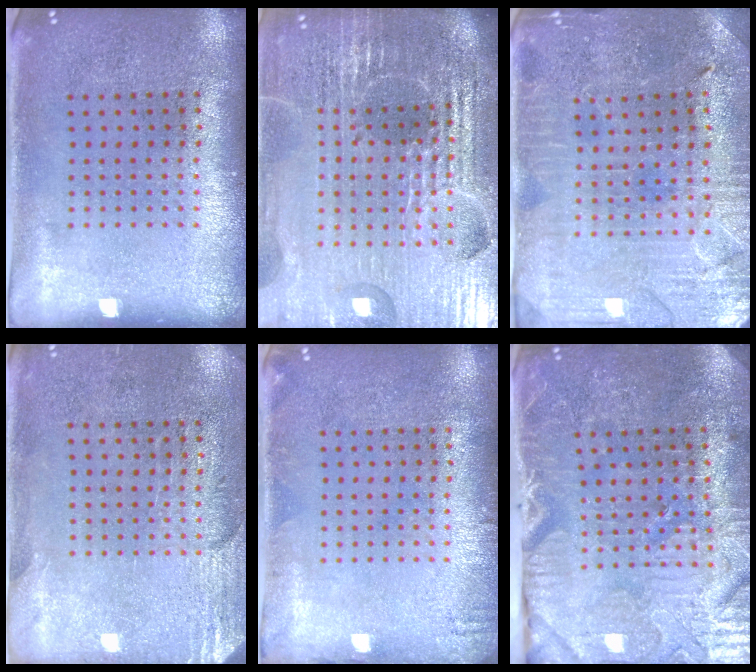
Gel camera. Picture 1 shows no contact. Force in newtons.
{"total": 6.7, "press": 5.9, "slide": 3.2}
{"total": 1.5, "press": 1.4, "slide": 0.2}
{"total": 2.8, "press": 2.4, "slide": 1.3}
{"total": 1.0, "press": 1.0, "slide": 0.2}
{"total": 3.8, "press": 3.8, "slide": 0.5}